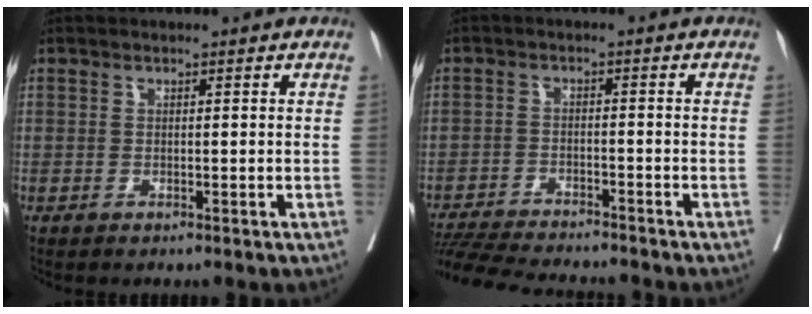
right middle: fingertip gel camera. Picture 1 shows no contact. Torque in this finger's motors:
{"motor_torque": [0.62, -0.74, 0.16, 0.04]}